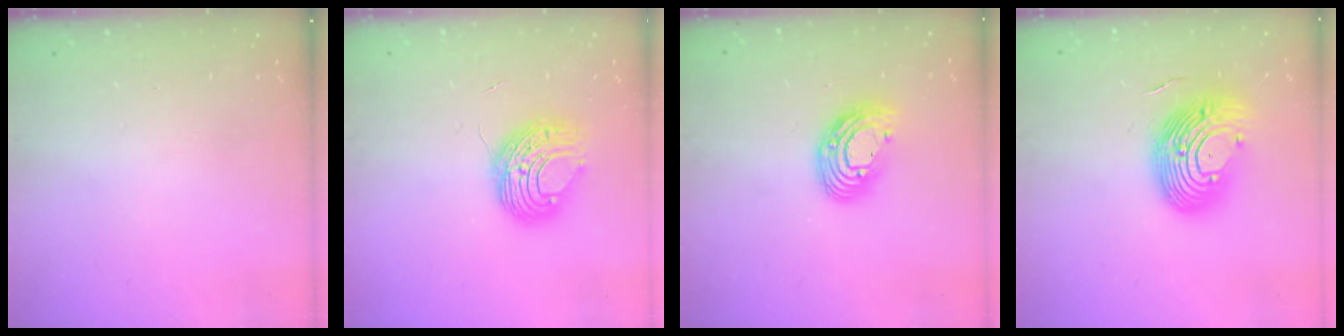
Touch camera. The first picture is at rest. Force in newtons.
{"total": 9.0, "press": 9.0, "slide": 0.9}
{"total": 12.2, "press": 12.1, "slide": 1.1}
{"total": 16.3, "press": 15.8, "slide": 4.1}